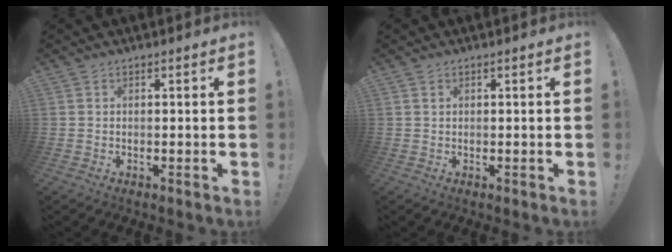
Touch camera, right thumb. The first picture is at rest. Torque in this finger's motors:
{"motor_torque": [0.02, -0.06, -0.36, -0.14, 0.03]}